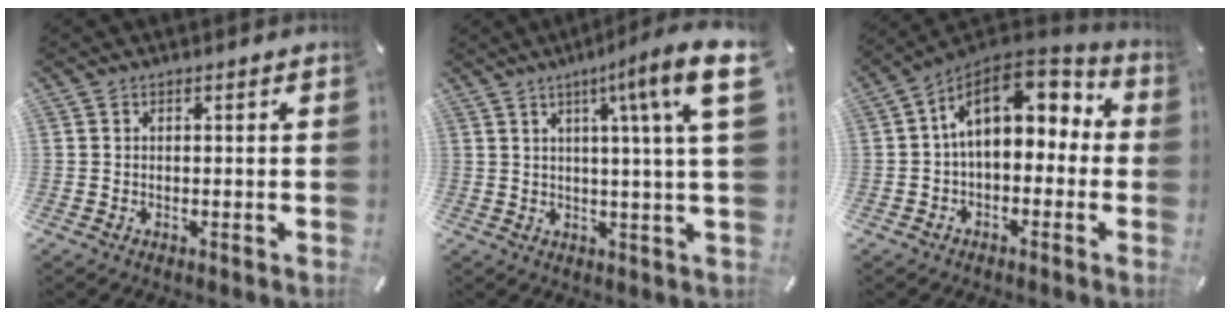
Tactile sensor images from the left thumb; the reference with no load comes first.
{"total": 13.8, "force": [5.5, 0.1, 12.6], "torque": [-0.188, -0.037, 0.071]}
{"total": 14.0, "force": [4.3, 8.7, 10.1], "torque": [-0.177, -0.021, 0.078]}